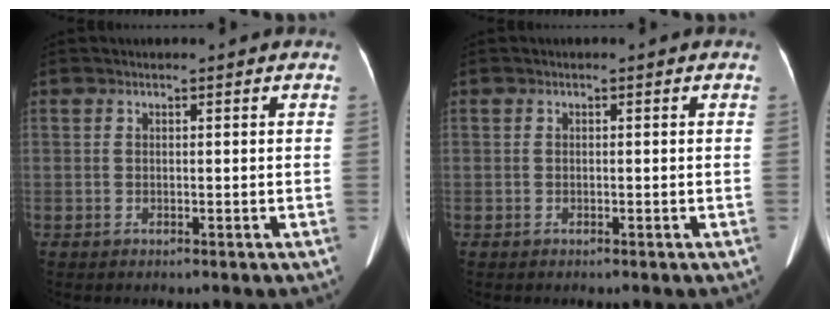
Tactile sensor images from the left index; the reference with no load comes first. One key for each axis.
{"total": 0.0}